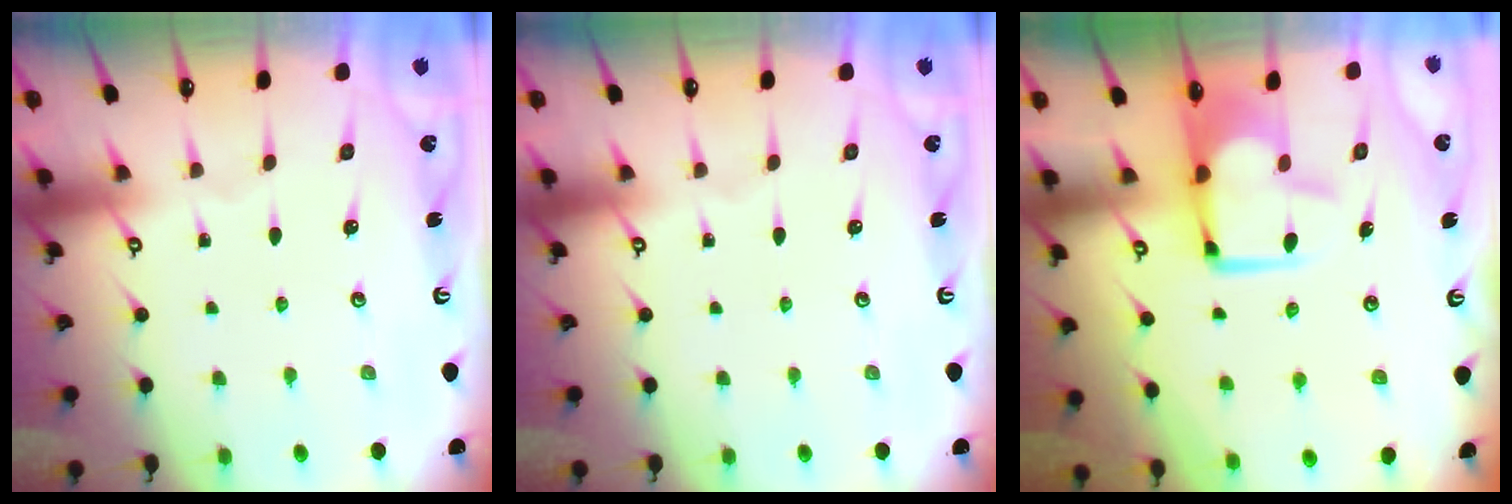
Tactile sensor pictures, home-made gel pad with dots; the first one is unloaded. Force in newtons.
{"total": 0.0}
{"total": 2.6, "press": 2.3, "slide": 1.2}